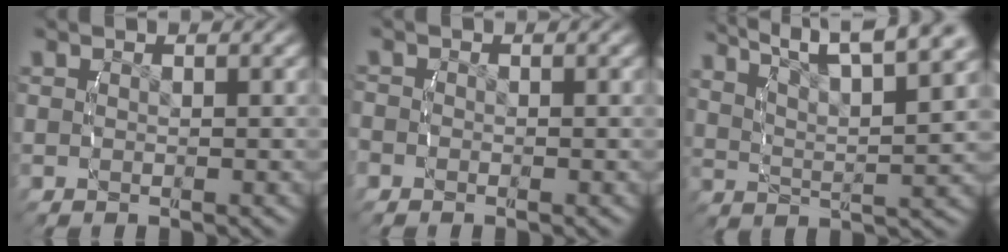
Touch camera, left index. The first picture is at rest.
{"total": 2.6, "force": [-0.7, 2.4, 0.6], "torque": [-0.030, -0.007, -0.021]}
{"total": 8.6, "force": [5.3, 3.6, 5.7], "torque": [-0.089, 0.009, 0.071]}